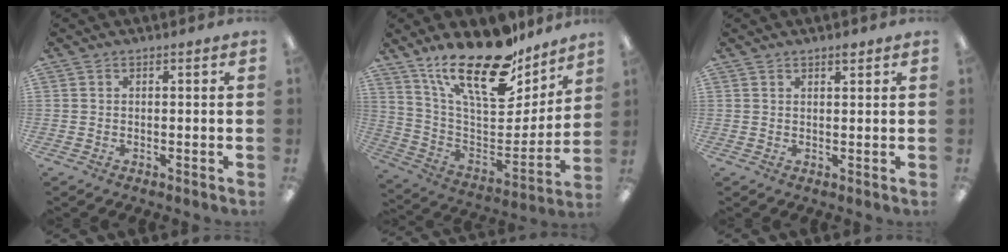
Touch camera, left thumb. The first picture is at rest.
{"total": 24.6, "force": [18.1, 9.1, 14.0], "torque": [-0.222, -0.119, 0.314]}
{"total": 1.4, "force": [1.3, 0.4, 0.5], "torque": [-0.003, -0.005, 0.022]}